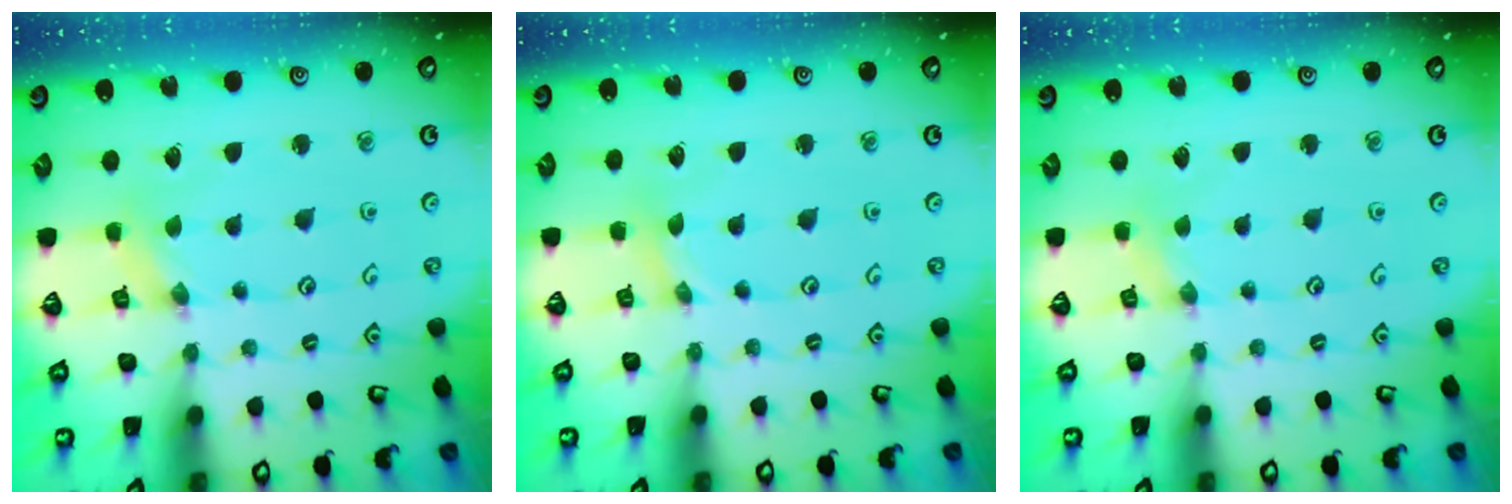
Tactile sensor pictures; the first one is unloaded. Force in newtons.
{"total": 0.0}
{"total": 0.7, "press": 0.7, "slide": 0.2}